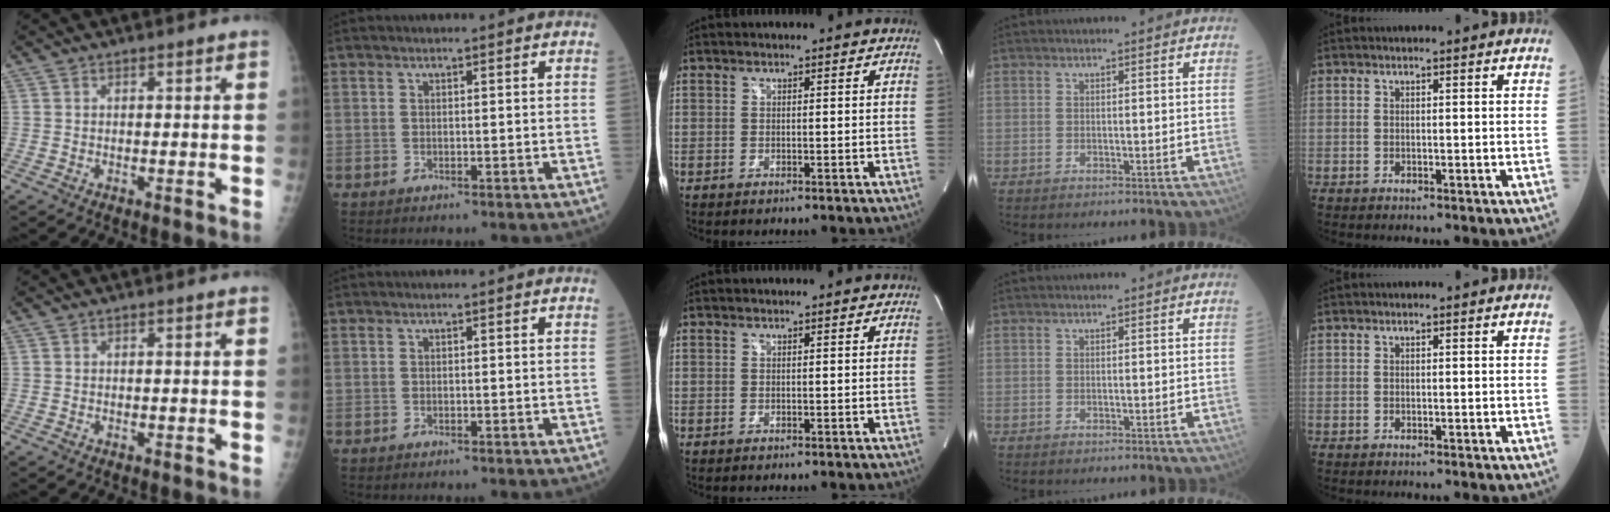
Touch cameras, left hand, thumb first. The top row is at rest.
{}